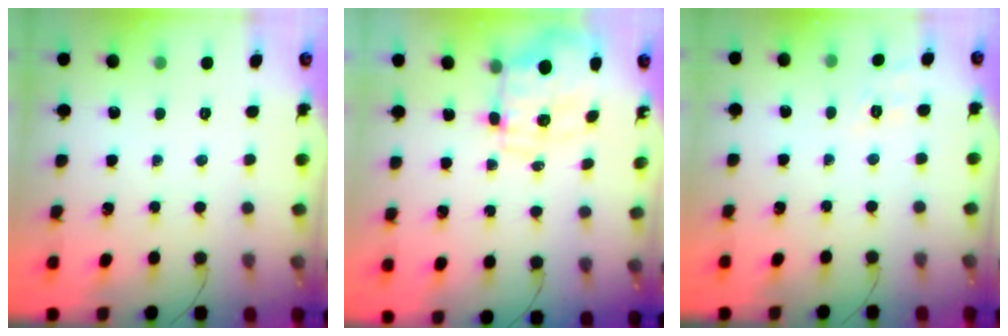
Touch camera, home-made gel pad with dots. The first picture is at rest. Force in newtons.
{"total": 3.9, "press": 3.6, "slide": 1.6}
{"total": 3.1, "press": 2.4, "slide": 1.9}